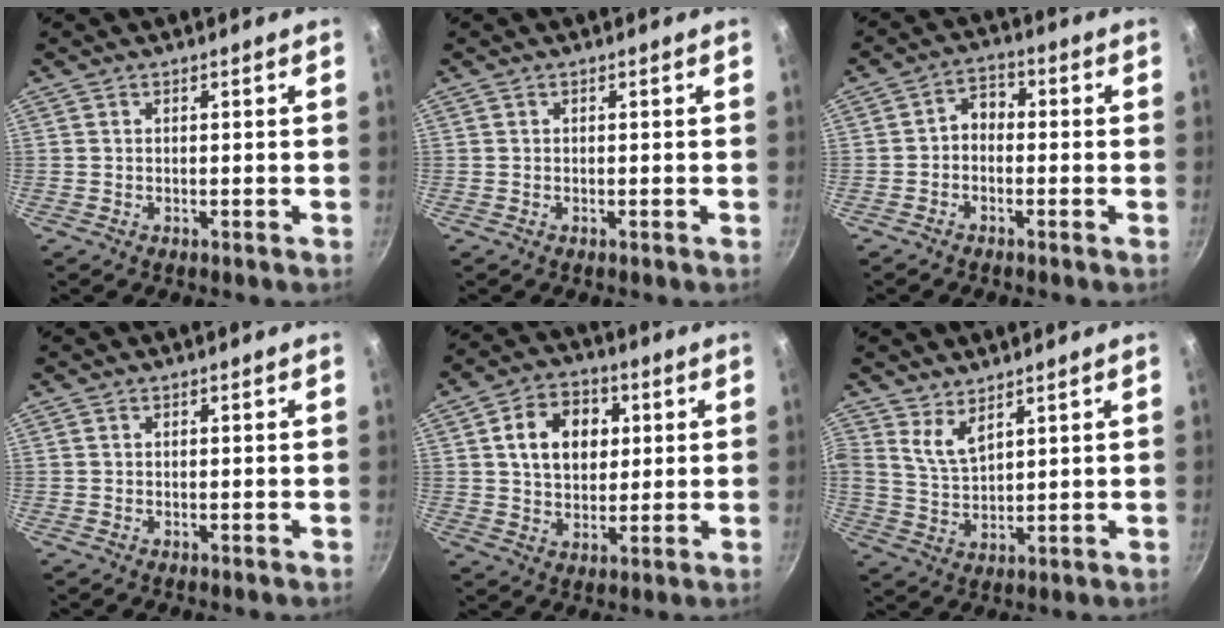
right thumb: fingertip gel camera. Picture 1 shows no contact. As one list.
[{"total": 0.0}, {"total": 3.9, "force": [-0.9, 2.9, 2.5], "torque": [-0.030, 0.023, -0.026]}, {"total": 0.0}, {"total": 11.6, "force": [2.7, 8.6, 7.3], "torque": [-0.091, 0.005, 0.039]}, {"total": 4.9, "force": [3.4, 2.1, 2.8], "torque": [-0.050, -0.035, 0.070]}]